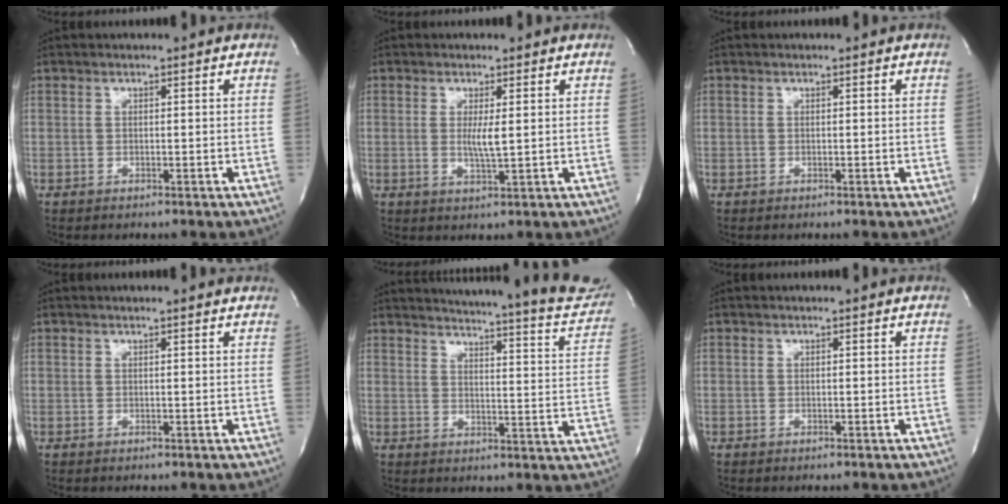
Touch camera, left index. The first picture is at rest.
{"total": 2.9, "force": [0.2, 0.1, 2.9], "torque": [-0.061, -0.011, 0.006]}
{"total": 0.0}
{"total": 2.2, "force": [2.0, 0.0, 0.8], "torque": [-0.017, 0.006, 0.016]}
{"total": 24.3, "force": [22.5, 2.3, 9.1], "torque": [-0.124, -0.089, 0.251]}
{"total": 0.0}